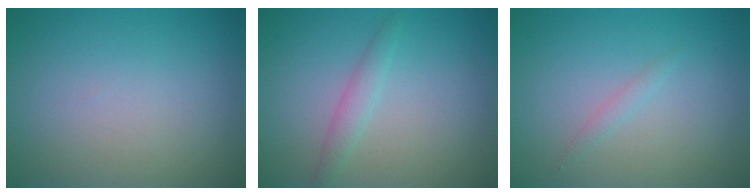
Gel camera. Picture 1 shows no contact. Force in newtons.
{"total": 1.5, "press": 1.5, "slide": 0.1}
{"total": 0.7, "press": 0.7, "slide": 0.0}